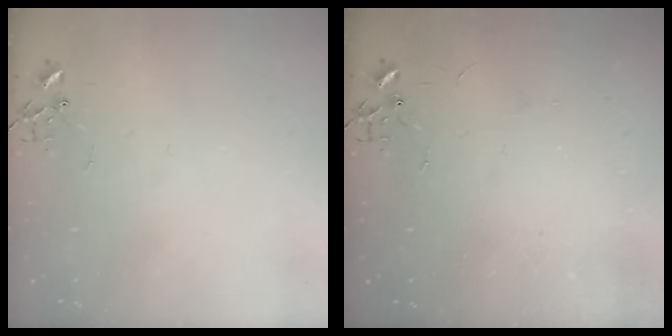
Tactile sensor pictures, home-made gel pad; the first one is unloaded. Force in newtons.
{"total": 1.9, "press": 1.9, "slide": 0.3}